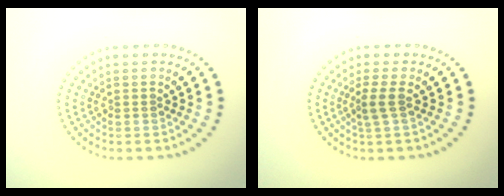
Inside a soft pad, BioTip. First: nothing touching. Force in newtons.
{"total": 1.6, "press": 1.2, "slide": 1.0}